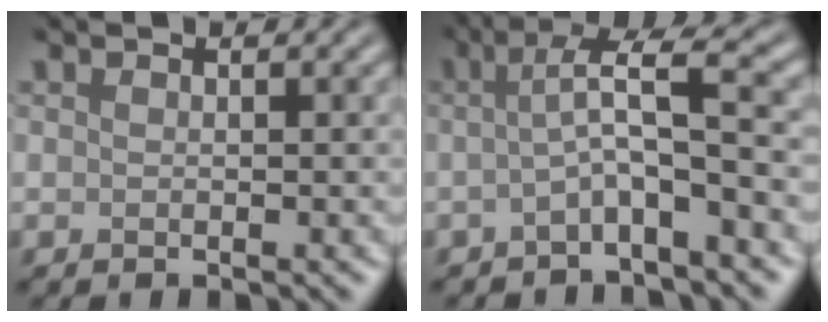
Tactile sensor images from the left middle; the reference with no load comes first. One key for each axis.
{"total": 4.2, "fx": -0.5, "fy": 0.5, "fz": 4.1, "tx": -0.070, "ty": 0.017, "tz": -0.017}